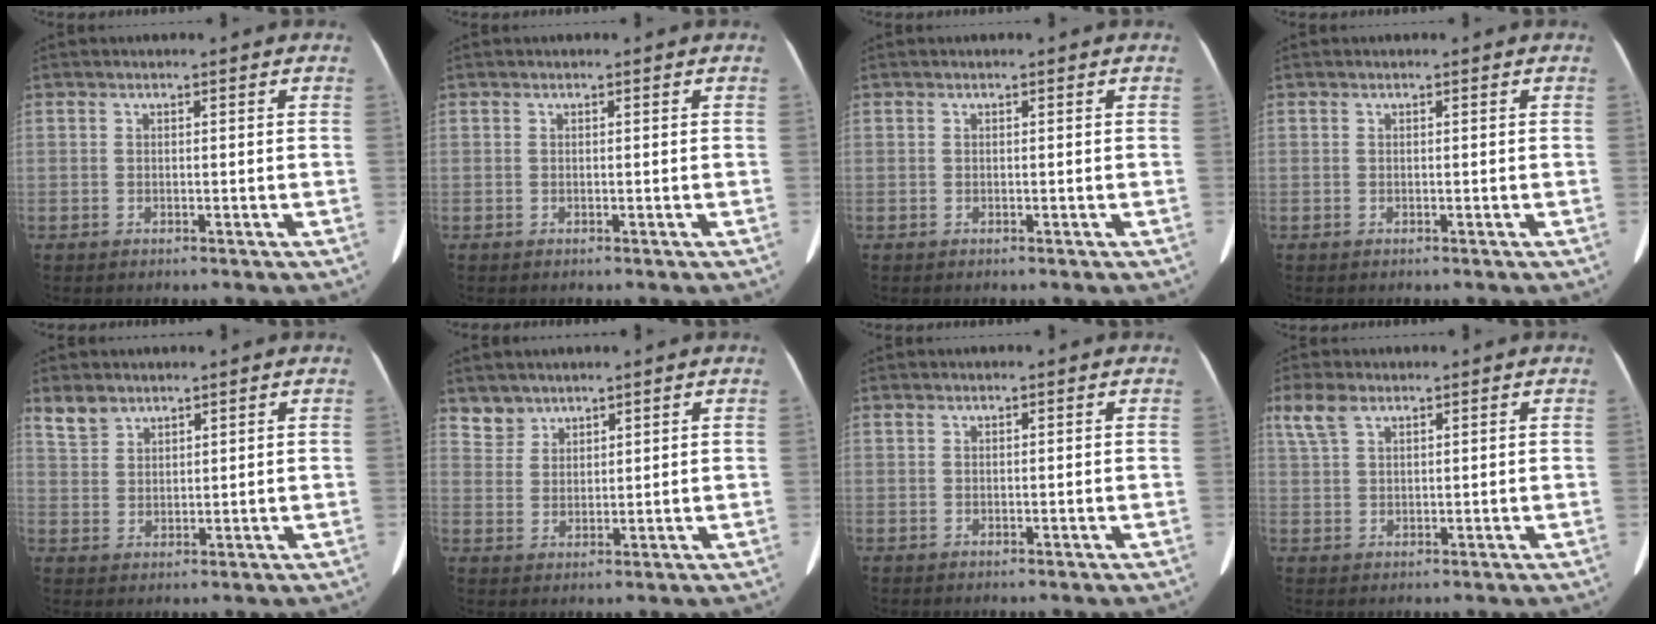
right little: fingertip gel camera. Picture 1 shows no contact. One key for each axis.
{"total": 0.0}
{"total": 0.0}
{"total": 0.0}
{"total": 3.8, "fx": 3.1, "fy": 1.8, "fz": 1.0, "tx": -0.023, "ty": 0.012, "tz": 0.068}
{"total": 3.3, "fx": 2.8, "fy": 1.7, "fz": -0.3, "tx": 0.012, "ty": 0.008, "tz": 0.053}
{"total": 0.0}
{"total": 4.0, "fx": 2.7, "fy": 1.8, "fz": 2.4, "tx": -0.064, "ty": 0.019, "tz": 0.062}